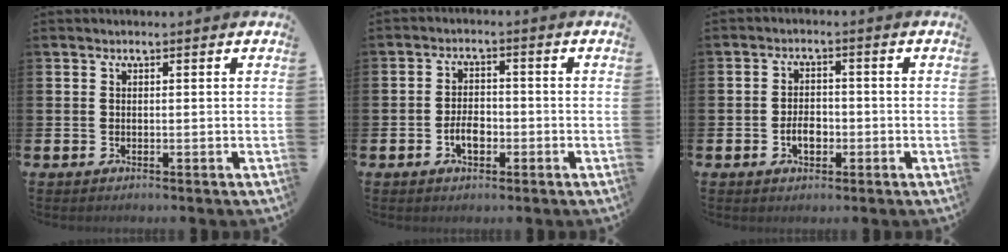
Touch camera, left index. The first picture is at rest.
{"total": 3.3, "force": [-1.2, 2.0, 2.4], "torque": [-0.030, -0.001, -0.027]}
{"total": 3.1, "force": [-1.1, 2.0, 2.1], "torque": [-0.026, -0.003, -0.024]}